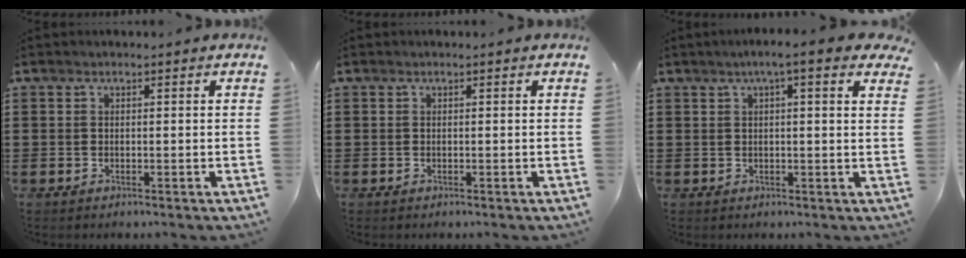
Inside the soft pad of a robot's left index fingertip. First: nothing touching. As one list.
[{"total": 0.0}, {"total": 3.6, "force": [2.0, 0.3, 3.0], "torque": [-0.055, 0.003, 0.033]}]